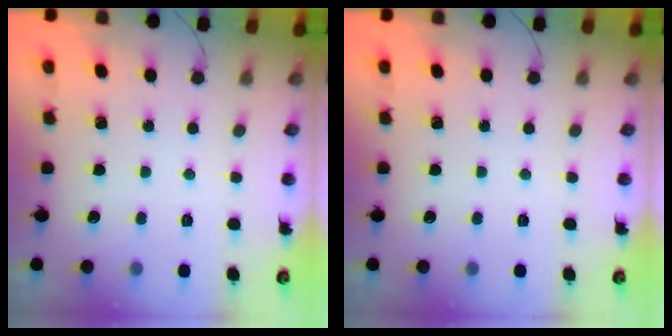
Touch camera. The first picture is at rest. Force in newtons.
{"total": 0.0}